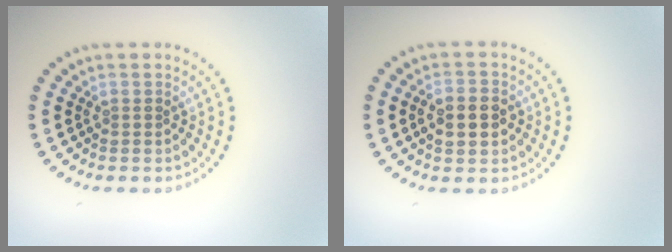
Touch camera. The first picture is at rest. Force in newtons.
{"total": 3.9, "press": 3.9, "slide": 0.2}